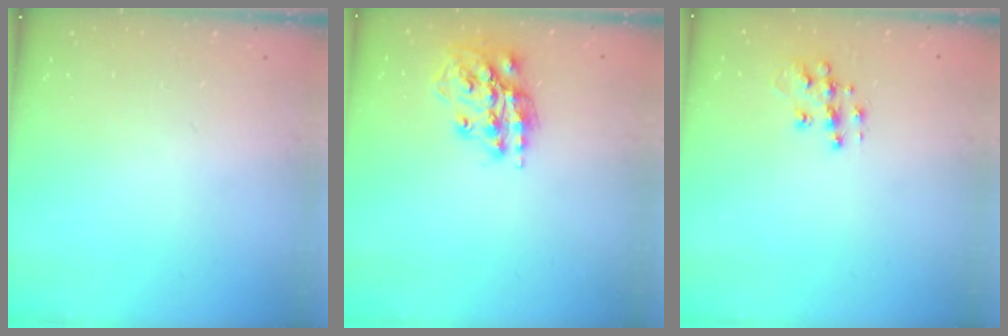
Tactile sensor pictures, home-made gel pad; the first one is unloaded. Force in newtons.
{"total": 16.1, "press": 16.1, "slide": 1.5}
{"total": 10.2, "press": 10.2, "slide": 0.7}